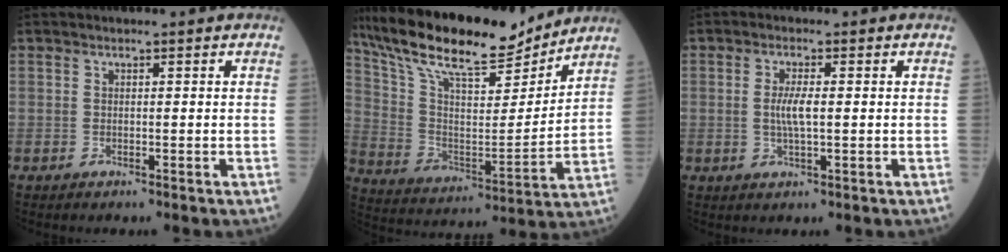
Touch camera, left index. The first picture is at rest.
{"total": 19.8, "force": [17.2, 3.9, 9.0], "torque": [-0.173, 0.005, 0.299]}
{"total": 3.5, "force": [0.0, 0.6, 3.4], "torque": [-0.070, -0.003, 0.000]}